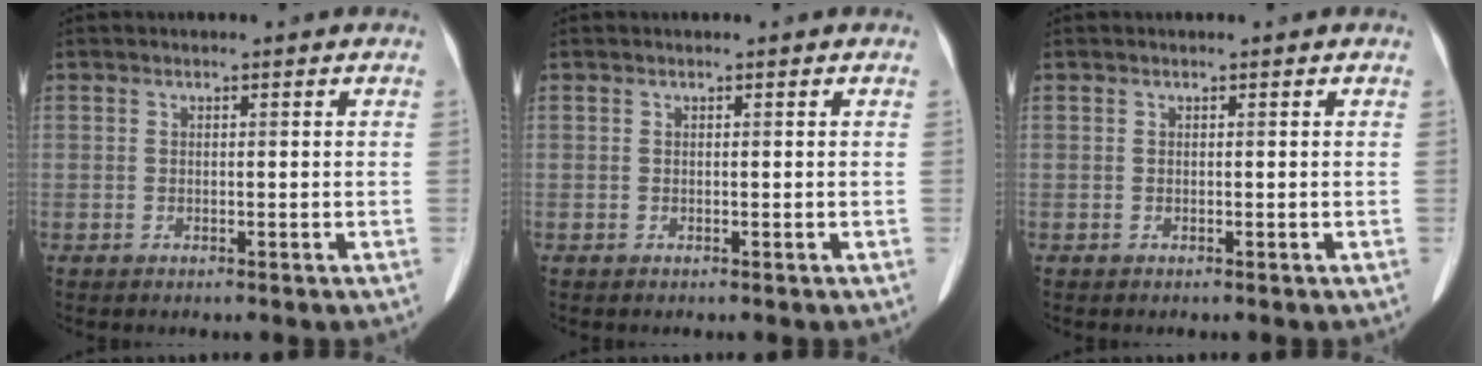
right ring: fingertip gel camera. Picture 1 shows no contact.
{"total": 0.0}
{"total": 0.0}